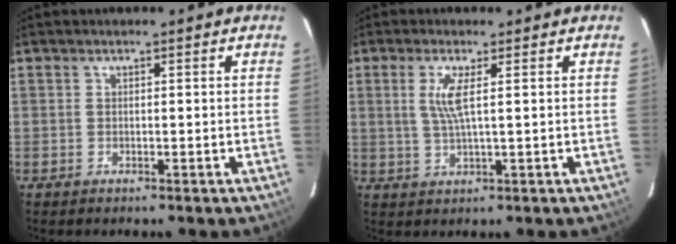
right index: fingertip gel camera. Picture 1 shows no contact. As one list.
[{"total": 4.3, "force": [1.1, 0.1, 4.2], "torque": [-0.085, -0.004, 0.022]}]